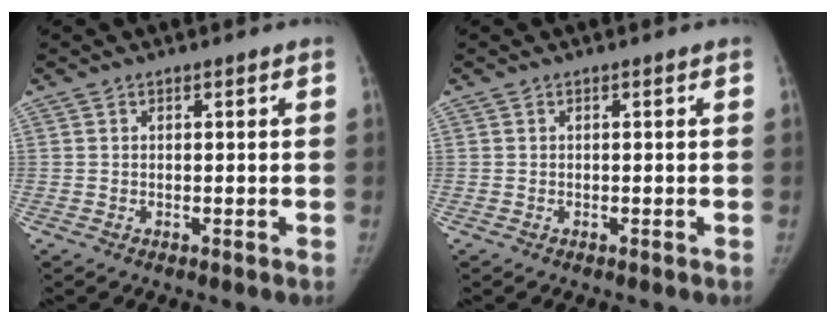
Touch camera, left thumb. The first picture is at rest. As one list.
[{"total": 0.0}]